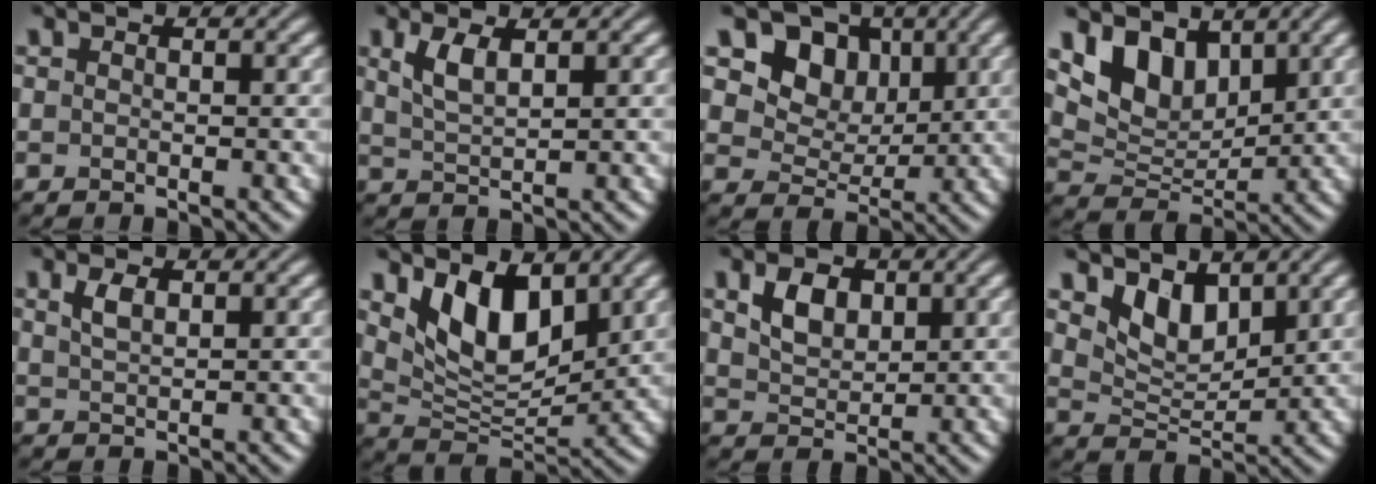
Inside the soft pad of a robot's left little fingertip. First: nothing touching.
{"total": 2.6, "force": [1.3, 1.0, 2.0], "torque": [-0.048, -0.001, 0.030]}
{"total": 8.0, "force": [3.7, 6.2, 3.5], "torque": [-0.080, -0.011, 0.074]}
{"total": 5.5, "force": [3.5, 3.2, 2.8], "torque": [-0.059, -0.014, 0.061]}
{"total": 1.7, "force": [0.9, 0.7, 1.2], "torque": [-0.028, 0.002, 0.021]}
{"total": 6.6, "force": [3.1, 3.4, 4.7], "torque": [-0.089, -0.019, 0.057]}
{"total": 3.2, "force": [1.4, 2.1, 2.0], "torque": [-0.043, 0.002, 0.027]}
{"total": 3.7, "force": [2.5, 1.9, 1.9], "torque": [-0.046, -0.014, 0.043]}